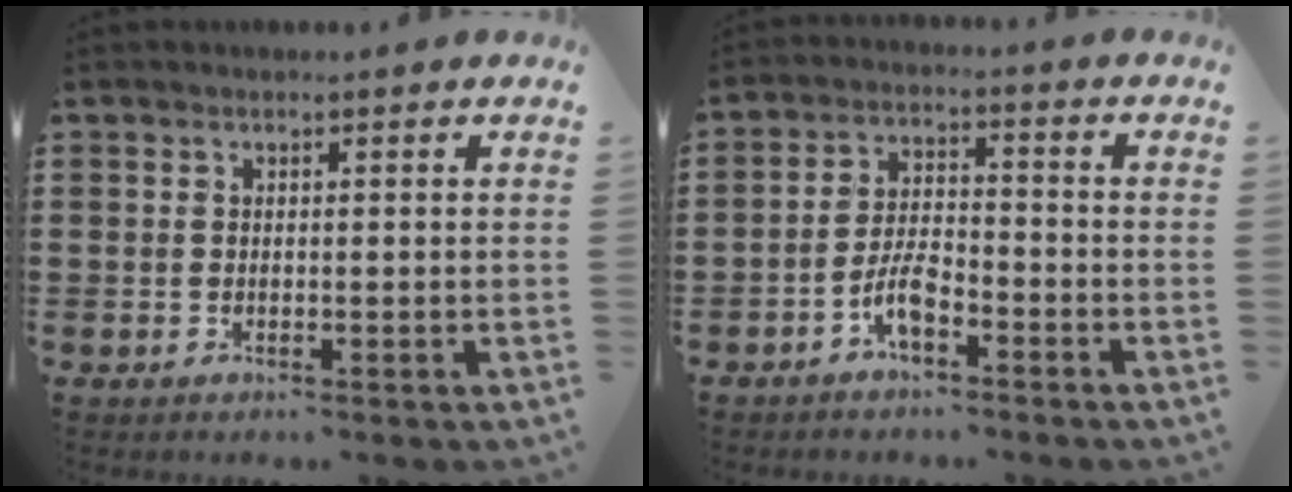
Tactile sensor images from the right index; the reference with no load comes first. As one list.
[{"total": 5.3, "force": [-3.1, 1.9, 3.8], "torque": [-0.091, 0.003, -0.065]}]